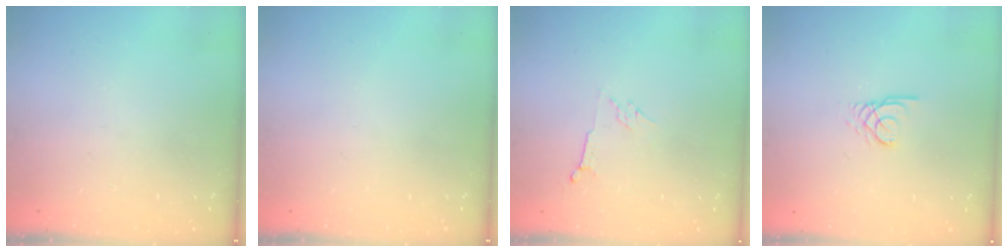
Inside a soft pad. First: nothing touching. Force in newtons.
{"total": 0.0}
{"total": 4.0, "press": 4.0, "slide": 0.7}
{"total": 2.4, "press": 2.4, "slide": 0.3}